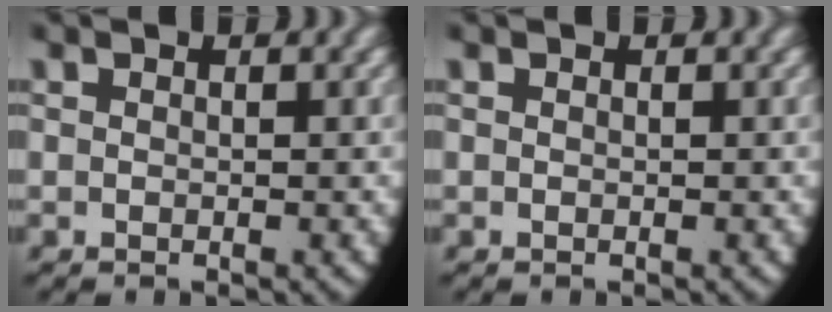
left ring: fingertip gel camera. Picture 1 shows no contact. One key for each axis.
{"total": 0.0}